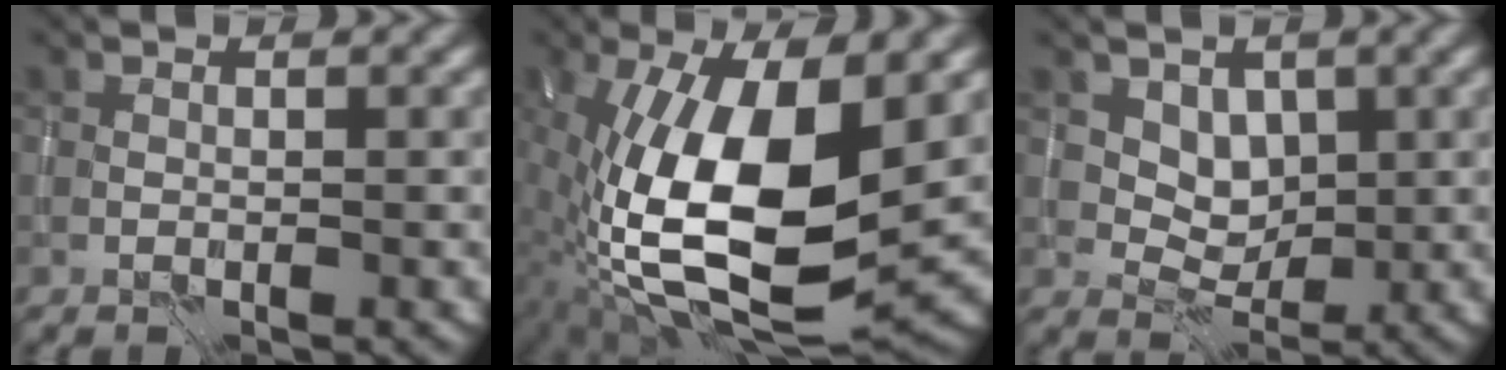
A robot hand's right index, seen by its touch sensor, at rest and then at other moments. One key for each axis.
{"total": 15.1, "fx": -1.0, "fy": 6.5, "fz": 13.6, "tx": -0.246, "ty": -0.004, "tz": -0.021}
{"total": 2.8, "fx": 1.2, "fy": 2.2, "fz": 1.3, "tx": -0.026, "ty": -0.013, "tz": 0.024}